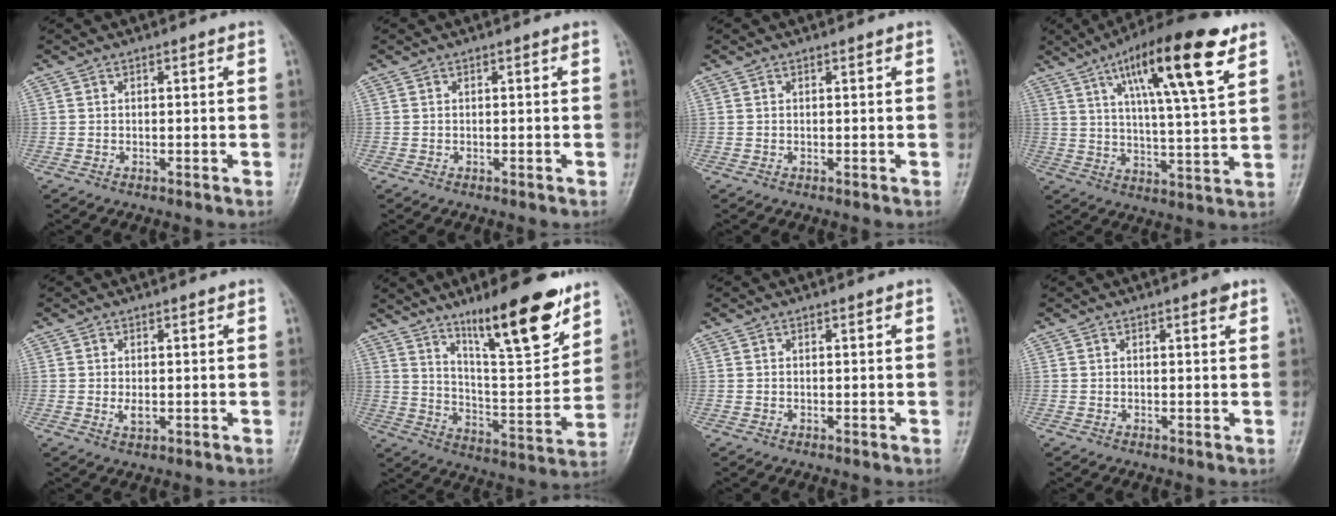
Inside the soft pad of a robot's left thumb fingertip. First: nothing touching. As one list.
[{"total": 0.0}, {"total": 0.0}, {"total": 19.0, "force": [9.6, 4.0, 15.9], "torque": [-0.238, -0.028, 0.152]}, {"total": 2.0, "force": [0.2, 1.1, 1.6], "torque": [-0.028, -0.005, 0.007]}, {"total": 18.4, "force": [12.6, 4.1, 12.8], "torque": [-0.165, -0.083, 0.212]}, {"total": 0.0}, {"total": 1.3, "force": [0.8, 0.4, 0.9], "torque": [-0.011, -0.002, 0.008]}]